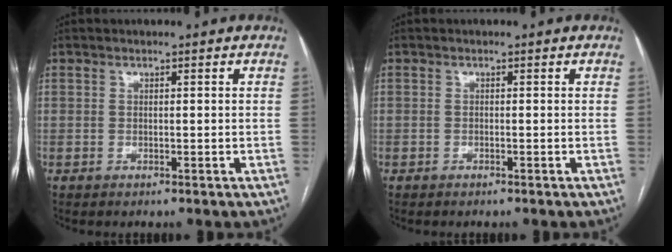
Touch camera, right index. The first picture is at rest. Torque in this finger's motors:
{"motor_torque": [0.04, -0.07, -0.01, 0.00]}